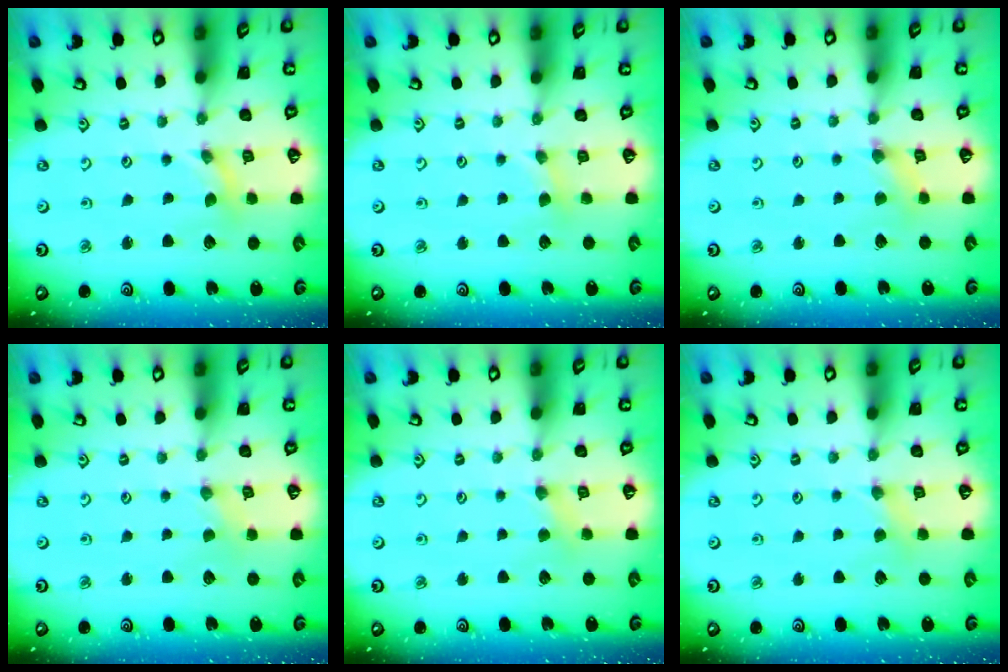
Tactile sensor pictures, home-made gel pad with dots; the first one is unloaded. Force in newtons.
{"total": 2.1, "press": 2.0, "slide": 0.3}
{"total": 1.9, "press": 1.9, "slide": 0.3}
{"total": 0.0}
{"total": 2.4, "press": 2.4, "slide": 0.5}
{"total": 2.7, "press": 2.7, "slide": 0.4}